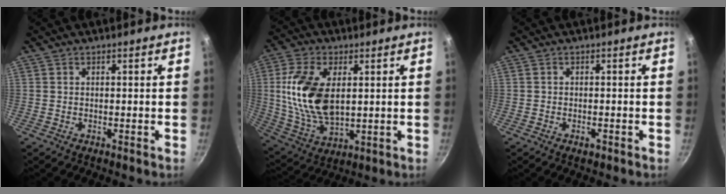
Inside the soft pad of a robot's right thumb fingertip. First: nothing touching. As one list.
[{"total": 16.0, "force": [2.6, 9.1, 12.9], "torque": [-0.242, -0.011, 0.057]}, {"total": 1.4, "force": [-0.7, 0.8, 0.9], "torque": [-0.012, 0.005, -0.012]}]